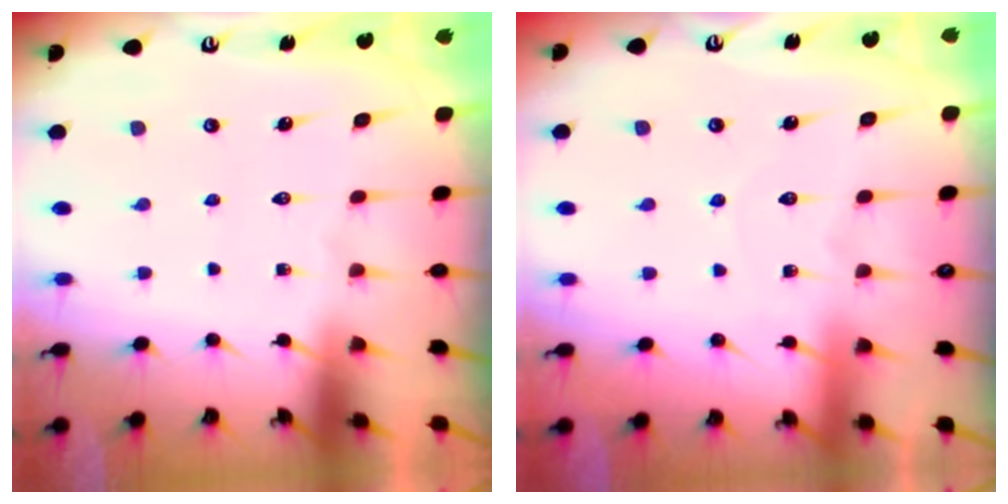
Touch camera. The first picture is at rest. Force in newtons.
{"total": 3.7, "press": 3.7, "slide": 0.2}